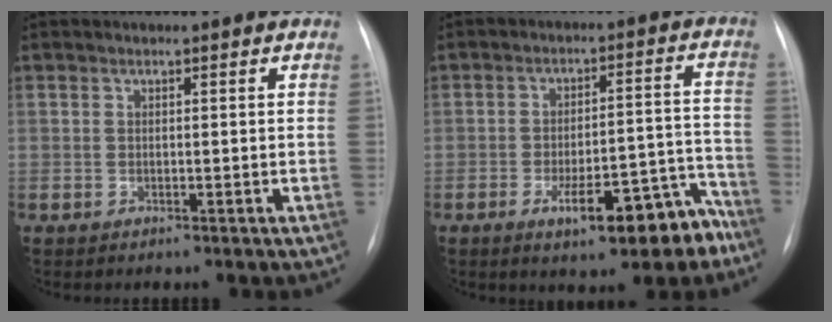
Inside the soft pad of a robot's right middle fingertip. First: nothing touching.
{"total": 11.2, "force": [-7.0, 3.3, 8.2], "torque": [-0.105, 0.024, -0.095]}